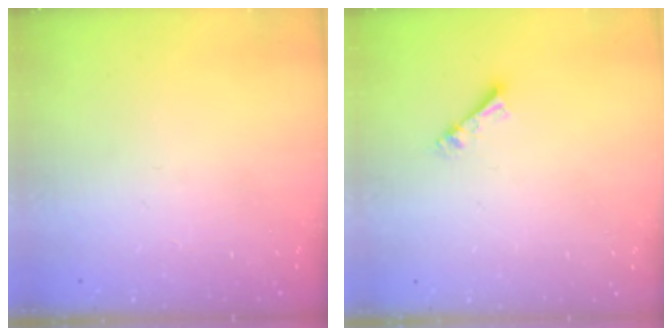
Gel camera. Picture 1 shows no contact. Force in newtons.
{"total": 4.4, "press": 4.4, "slide": 0.5}